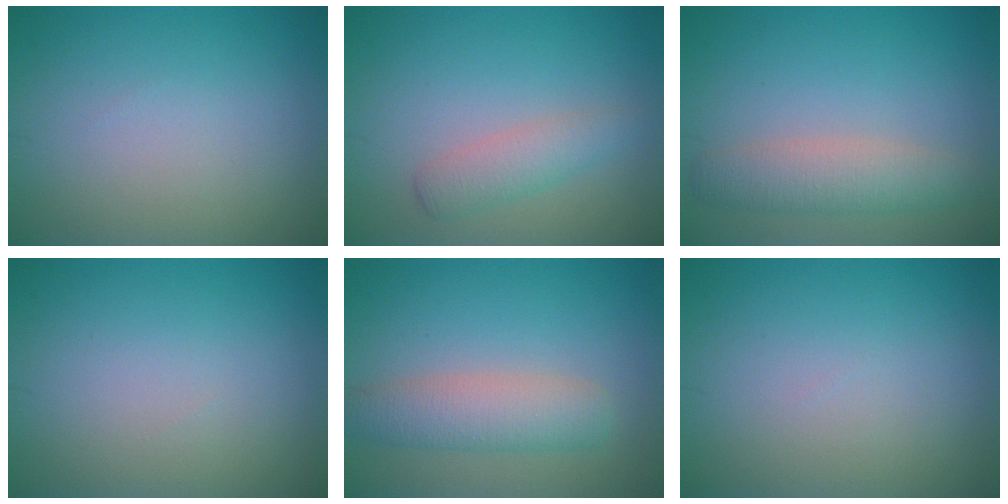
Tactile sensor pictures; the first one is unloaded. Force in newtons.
{"total": 2.5, "press": 2.5, "slide": 0.0}
{"total": 3.6, "press": 3.6, "slide": 0.3}
{"total": 0.0}
{"total": 4.2, "press": 4.2, "slide": 0.3}
{"total": 0.0}